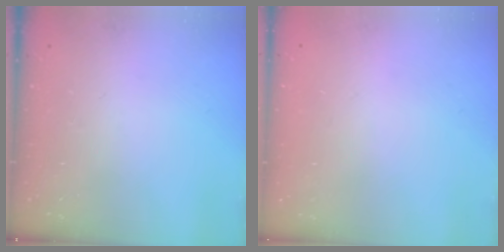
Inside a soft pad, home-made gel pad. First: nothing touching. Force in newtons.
{"total": 1.6, "press": 1.6, "slide": 0.1}